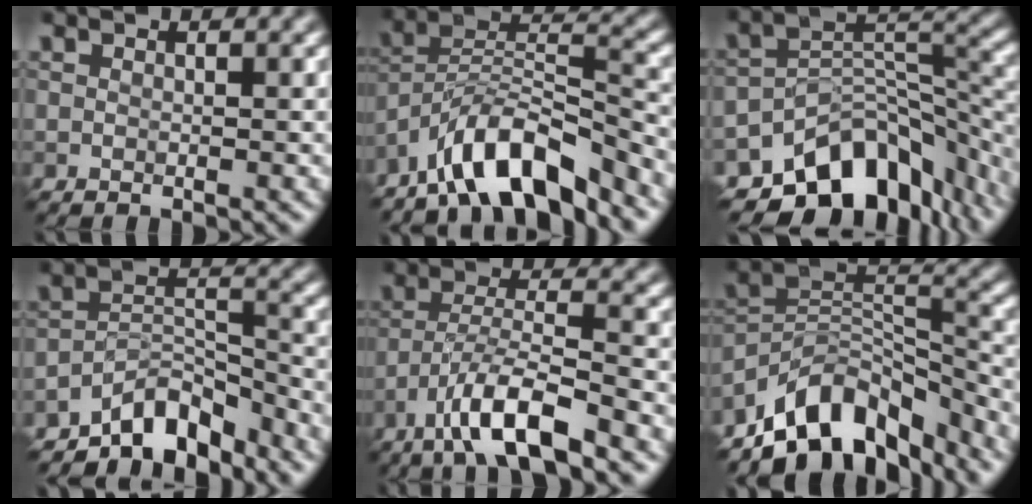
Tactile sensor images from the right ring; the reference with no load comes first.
{"total": 8.9, "force": [-6.8, 2.4, 5.3], "torque": [-0.078, 0.009, -0.130]}
{"total": 11.2, "force": [-7.5, 6.1, 5.6], "torque": [-0.083, -0.003, -0.130]}
{"total": 6.2, "force": [-5.2, 2.3, 2.5], "torque": [-0.021, 0.007, -0.097]}
{"total": 6.7, "force": [-4.5, 1.2, 4.9], "torque": [-0.083, 0.007, -0.084]}
{"total": 10.3, "force": [-7.9, 4.7, 4.7], "torque": [-0.066, 0.005, -0.147]}